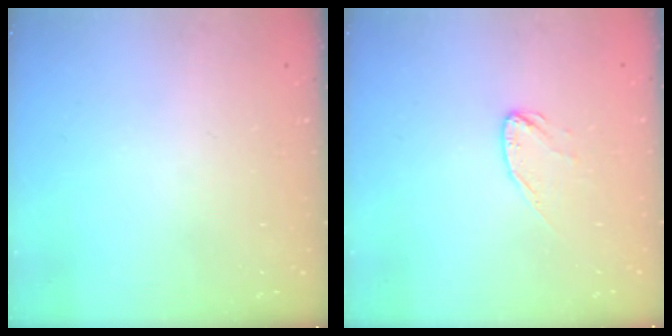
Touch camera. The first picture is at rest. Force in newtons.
{"total": 6.1, "press": 6.1, "slide": 0.3}